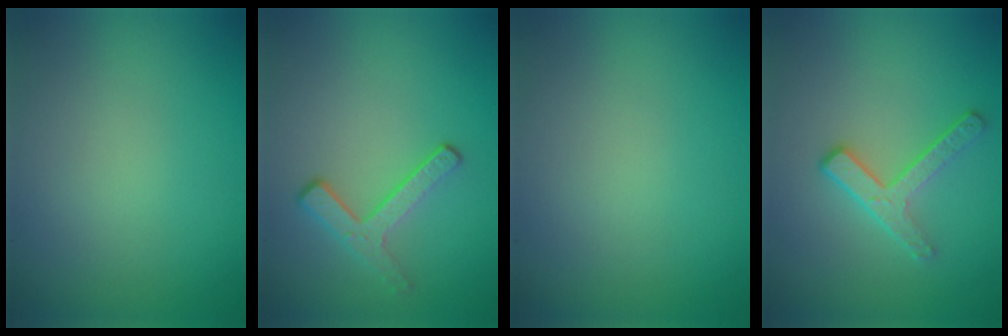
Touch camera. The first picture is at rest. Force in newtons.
{"total": 2.9, "press": 2.3, "slide": 1.7}
{"total": 0.0}
{"total": 2.8, "press": 2.4, "slide": 1.4}